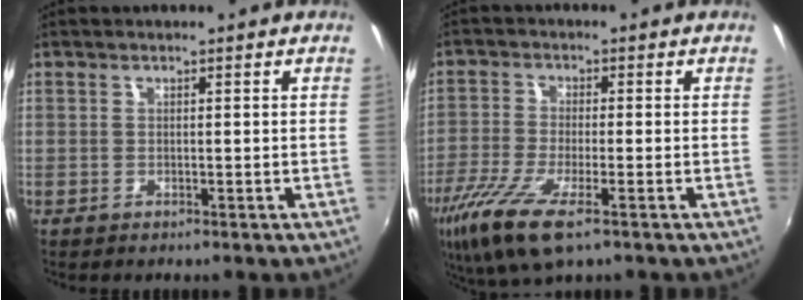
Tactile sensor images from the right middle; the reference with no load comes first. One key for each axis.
{"total": 11.8, "fx": -6.9, "fy": 3.1, "fz": 9.1, "tx": -0.203, "ty": -0.042, "tz": -0.133}